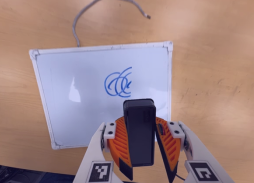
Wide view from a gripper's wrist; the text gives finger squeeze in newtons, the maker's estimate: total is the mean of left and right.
{"total": 9.0, "left": 9.6, "right": 8.4}